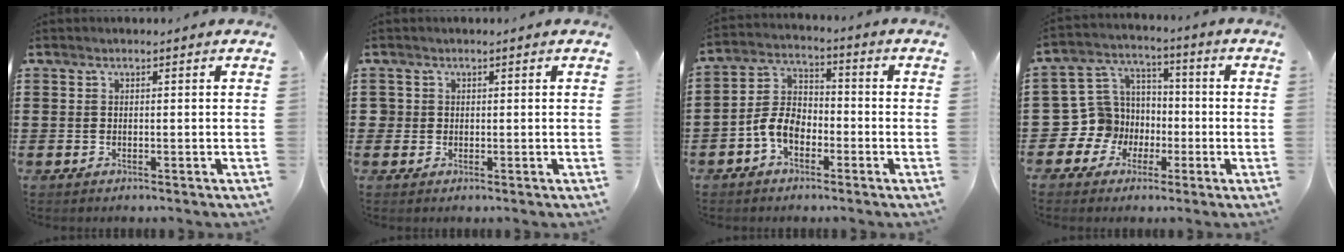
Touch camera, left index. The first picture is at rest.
{"total": 1.1, "force": [0.2, 1.1, 0.1], "torque": [-0.006, 0.006, 0.004]}
{"total": 6.0, "force": [-3.1, 3.7, 3.5], "torque": [-0.092, 0.009, -0.068]}
{"total": 9.2, "force": [-2.3, 8.8, 1.3], "torque": [-0.085, 0.009, -0.041]}